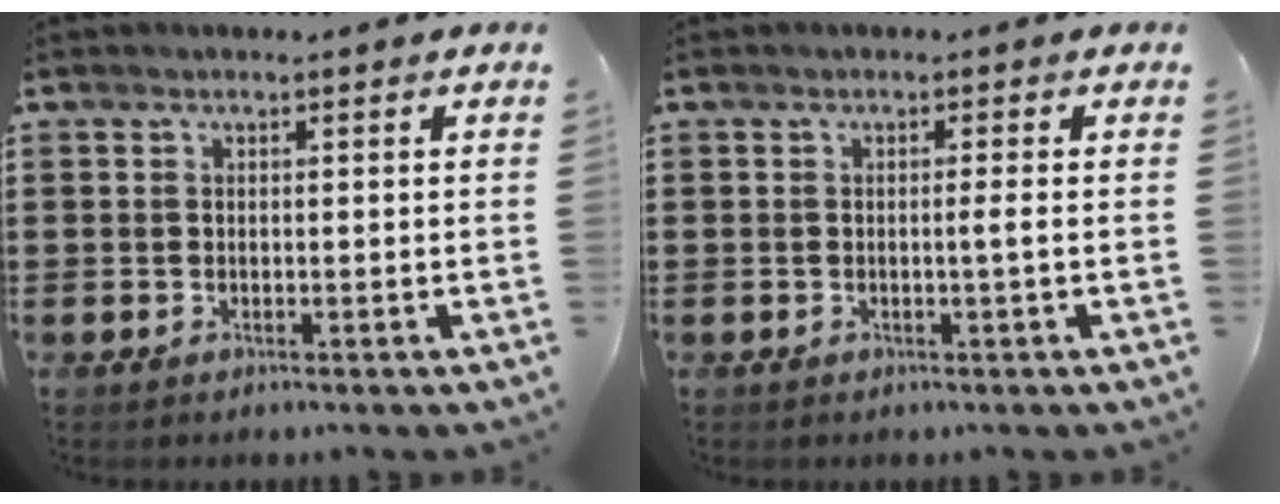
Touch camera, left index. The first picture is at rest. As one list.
[{"total": 1.6, "force": [-0.2, -0.3, 1.5], "torque": [-0.027, -0.004, -0.007]}]